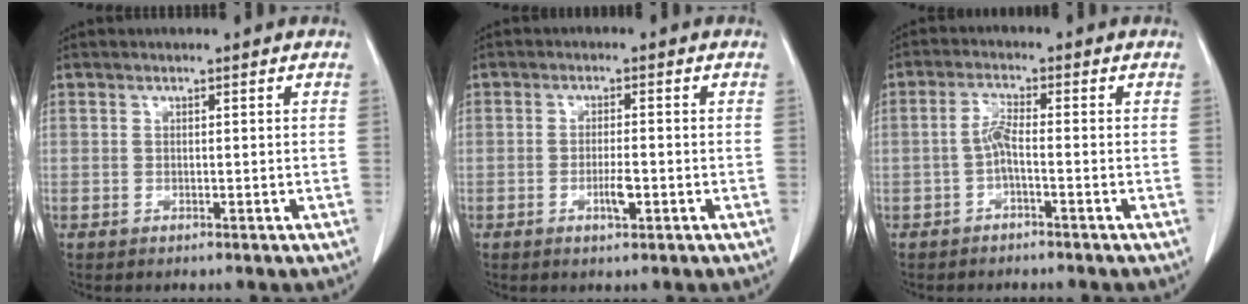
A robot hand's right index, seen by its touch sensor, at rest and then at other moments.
{"total": 3.0, "force": [-1.1, 0.5, 2.8], "torque": [-0.051, 0.000, -0.017]}
{"total": 3.0, "force": [-1.0, 0.3, 2.8], "torque": [-0.058, 0.005, -0.023]}